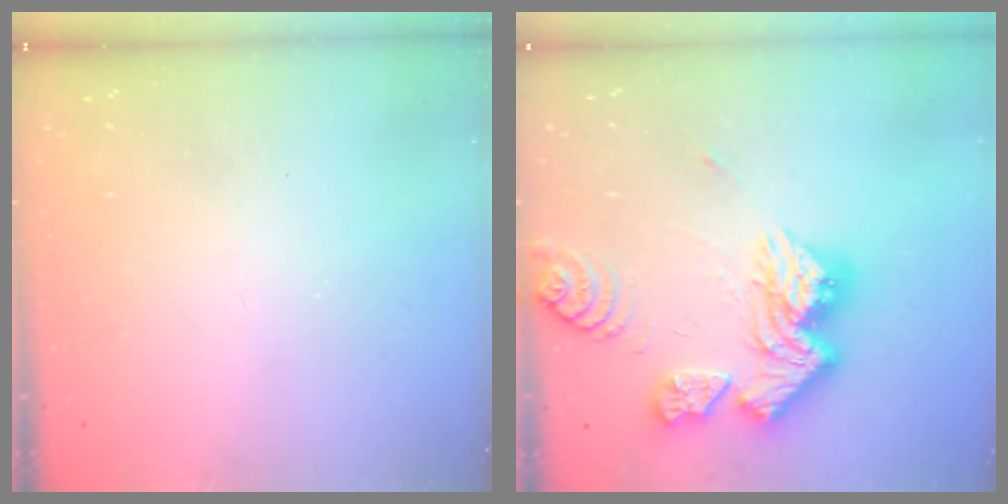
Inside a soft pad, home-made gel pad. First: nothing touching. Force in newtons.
{"total": 16.8, "press": 16.7, "slide": 1.7}